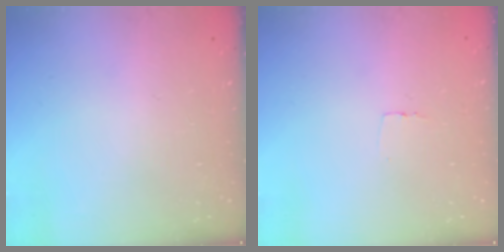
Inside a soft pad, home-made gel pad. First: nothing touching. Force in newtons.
{"total": 2.3, "press": 2.3, "slide": 0.1}